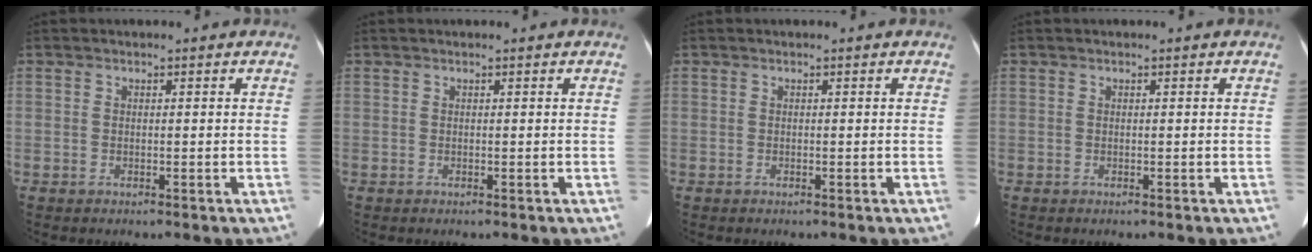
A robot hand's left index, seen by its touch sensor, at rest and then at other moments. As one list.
[{"total": 0.0}, {"total": 0.0}, {"total": 0.0}]